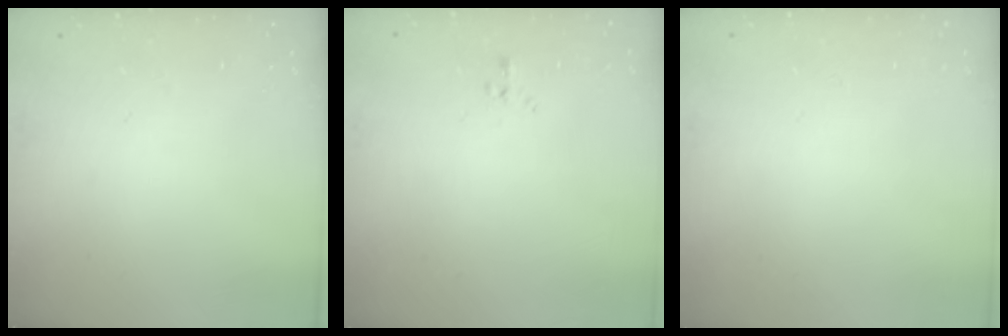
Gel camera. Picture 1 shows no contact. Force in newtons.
{"total": 0.0}
{"total": 1.8, "press": 1.8, "slide": 0.2}